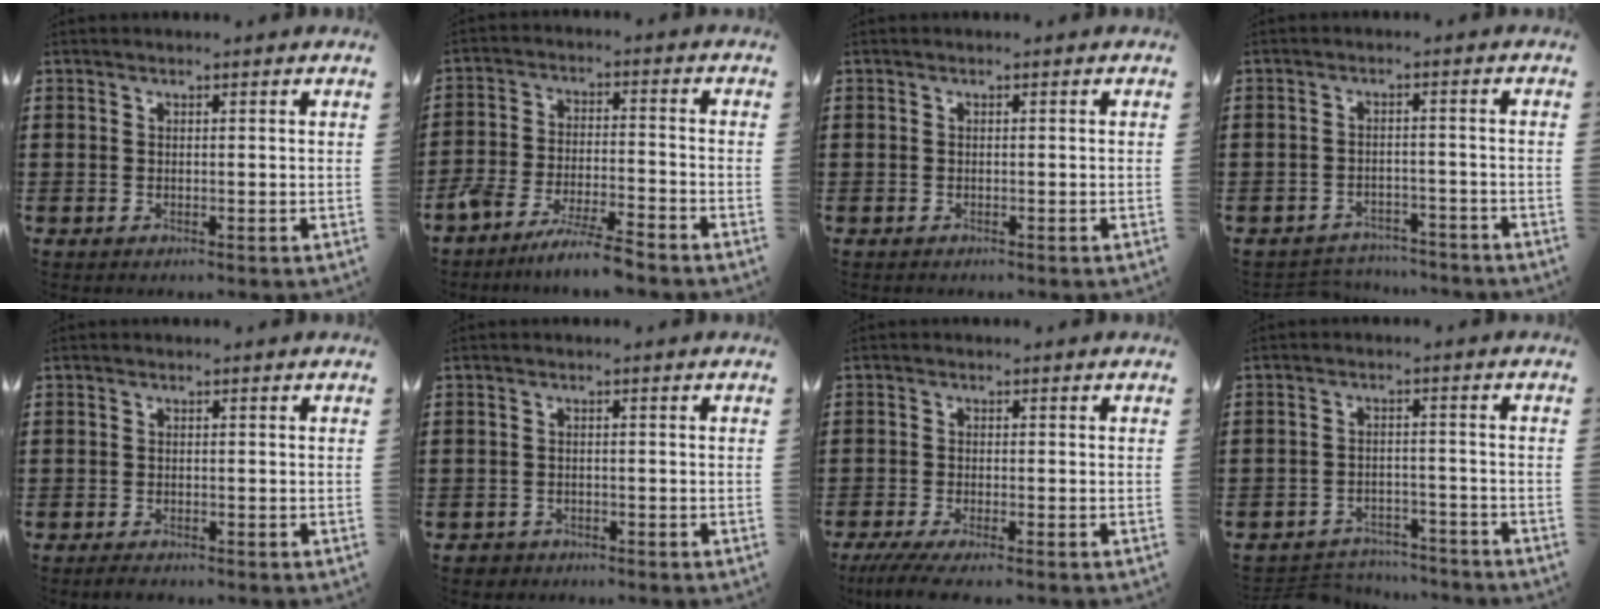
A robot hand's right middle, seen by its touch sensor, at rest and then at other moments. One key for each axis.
{"total": 6.5, "fx": -6.1, "fy": -0.1, "fz": 2.3, "tx": -0.048, "ty": -0.007, "tz": -0.117}
{"total": 0.0}
{"total": 3.0, "fx": -2.9, "fy": 0.5, "fz": -0.2, "tx": -0.006, "ty": 0.001, "tz": -0.064}
{"total": 0.9, "fx": -0.8, "fy": 0.2, "fz": 0.2, "tx": -0.007, "ty": -0.002, "tz": -0.017}
{"total": 1.2, "fx": -1.0, "fy": 0.6, "fz": -0.1, "tx": -0.003, "ty": 0.003, "tz": -0.025}
{"total": 2.8, "fx": -2.4, "fy": 0.0, "fz": 1.6, "tx": -0.040, "ty": -0.008, "tz": -0.049}
{"total": 3.8, "fx": -3.8, "fy": 0.7, "fz": -0.1, "tx": -0.005, "ty": 0.004, "tz": -0.082}